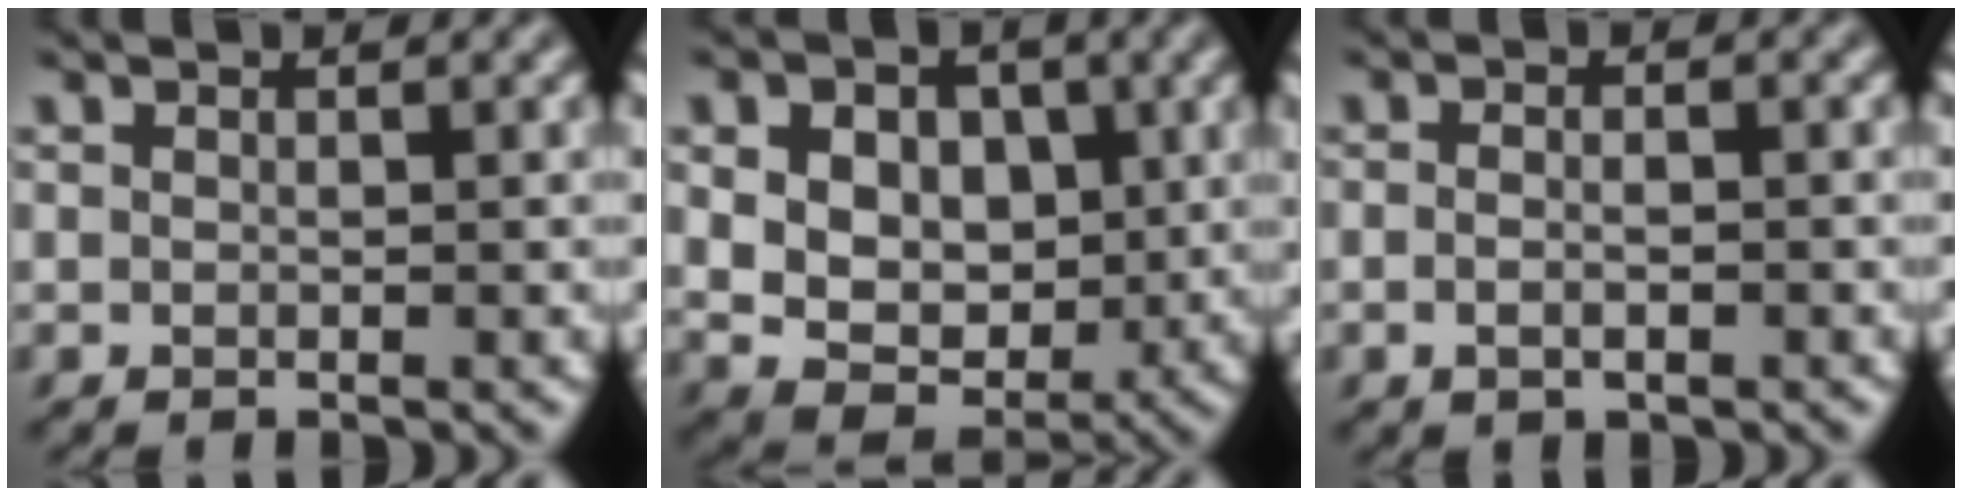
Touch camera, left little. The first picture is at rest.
{"total": 10.0, "force": [2.2, 7.4, 6.4], "torque": [-0.102, 0.023, 0.023]}
{"total": 1.7, "force": [-0.7, 0.8, 1.3], "torque": [-0.019, 0.003, -0.014]}